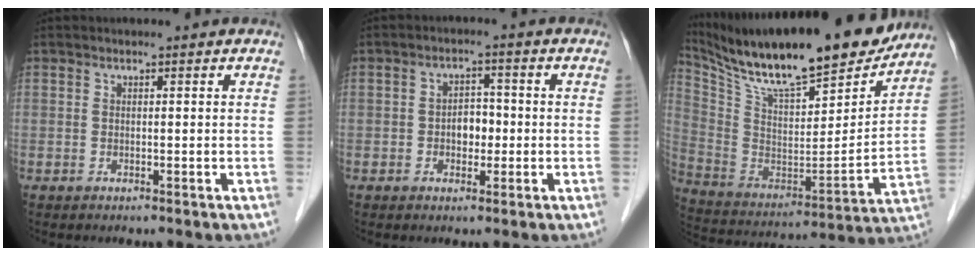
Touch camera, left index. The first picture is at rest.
{"total": 3.5, "force": [-0.8, 2.3, 2.5], "torque": [-0.040, 0.009, -0.012]}
{"total": 26.8, "force": [22.5, 5.0, 13.7], "torque": [-0.248, -0.018, 0.351]}